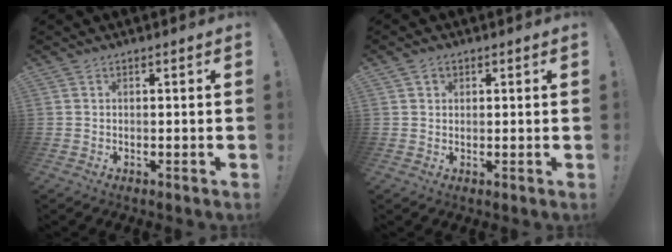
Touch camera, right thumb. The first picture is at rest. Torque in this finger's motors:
{"motor_torque": [-0.02, 0.17, 0.30, -0.09, 0.02]}